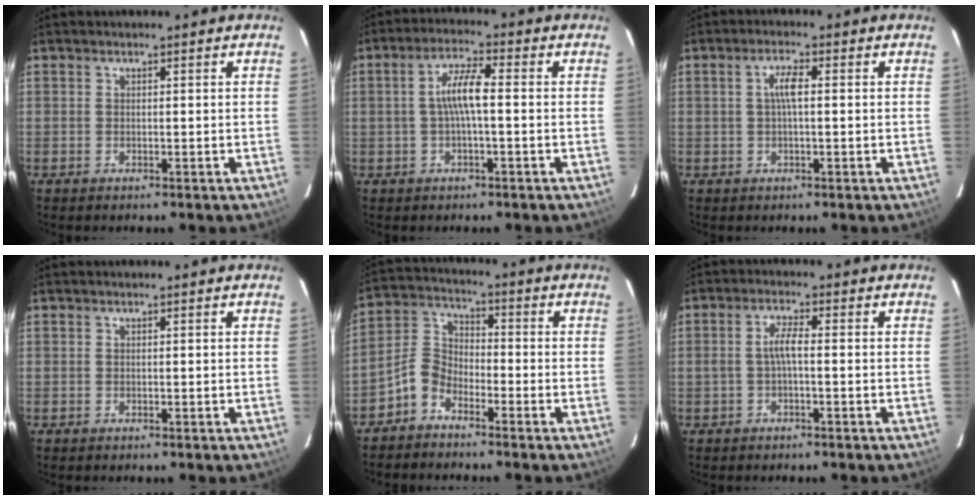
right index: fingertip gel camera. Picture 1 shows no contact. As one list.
[{"total": 5.8, "force": [-0.3, 1.0, 5.7], "torque": [-0.111, 0.010, -0.004]}, {"total": 3.1, "force": [0.2, 0.7, 3.0], "torque": [-0.060, 0.006, 0.005]}, {"total": 0.0}, {"total": 5.7, "force": [-4.1, 3.4, 2.3], "torque": [-0.050, 0.021, -0.094]}, {"total": 3.0, "force": [-0.6, 0.4, 2.9], "torque": [-0.058, 0.007, -0.010]}]